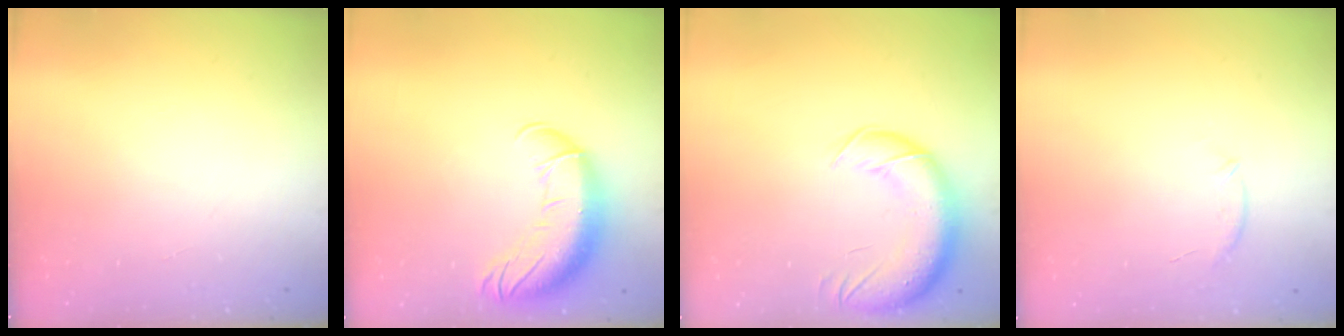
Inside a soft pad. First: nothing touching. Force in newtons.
{"total": 15.8, "press": 15.4, "slide": 3.6}
{"total": 15.5, "press": 15.1, "slide": 3.1}
{"total": 7.4, "press": 7.3, "slide": 1.6}